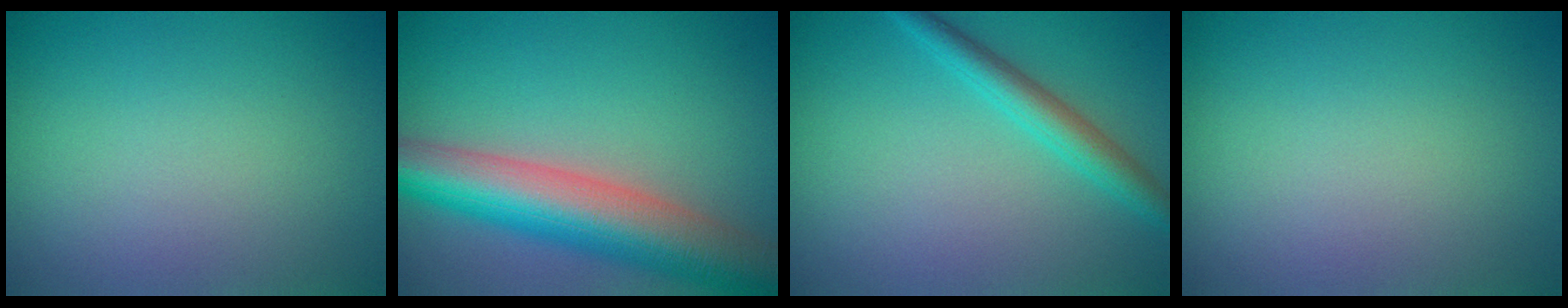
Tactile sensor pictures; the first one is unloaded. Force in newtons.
{"total": 9.5, "press": 9.5, "slide": 0.5}
{"total": 2.9, "press": 2.9, "slide": 0.1}
{"total": 0.0}